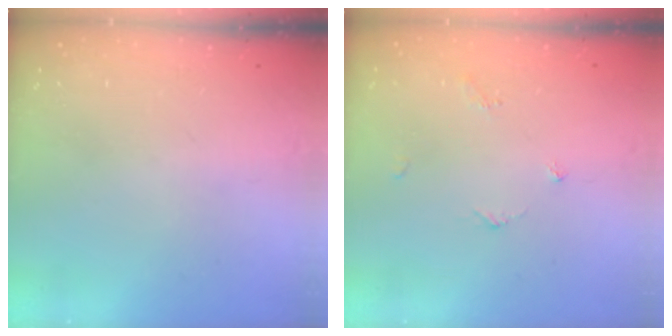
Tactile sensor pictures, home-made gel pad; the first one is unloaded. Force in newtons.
{"total": 3.6, "press": 3.5, "slide": 0.5}